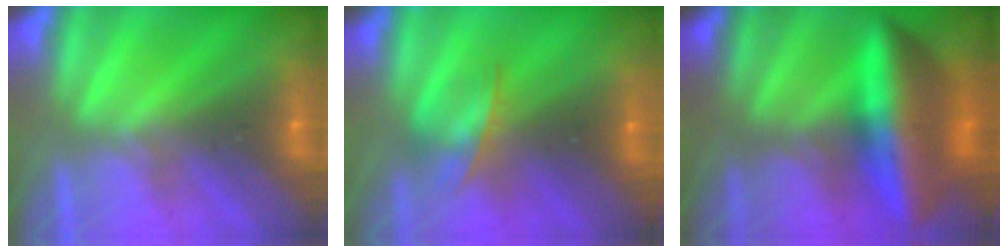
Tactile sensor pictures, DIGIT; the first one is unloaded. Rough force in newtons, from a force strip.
{"total": 8.4}
{"total": 5.8}